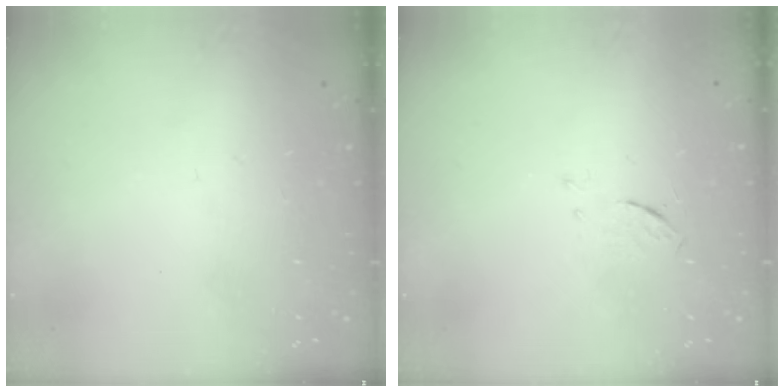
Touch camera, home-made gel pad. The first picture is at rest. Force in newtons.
{"total": 3.6, "press": 3.4, "slide": 1.4}